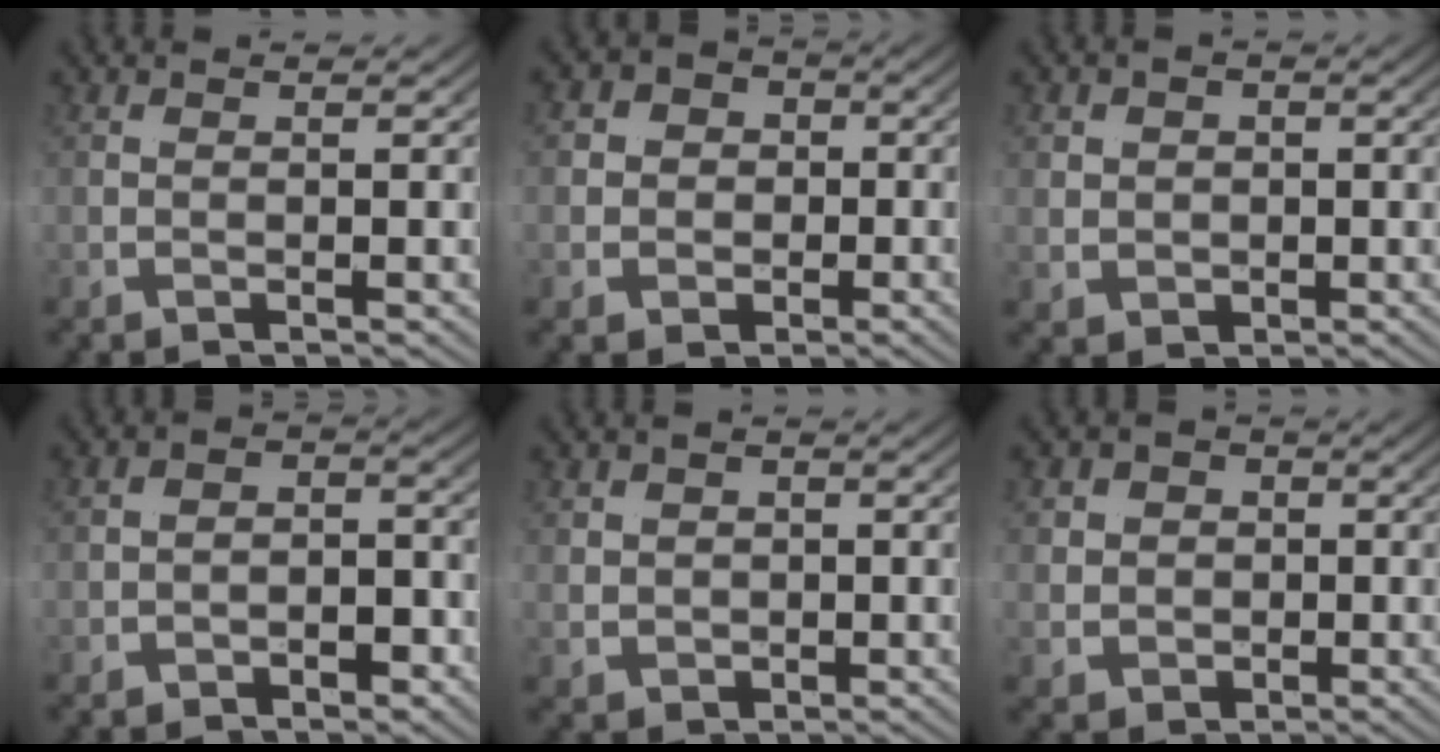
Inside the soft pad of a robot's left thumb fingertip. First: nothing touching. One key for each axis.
{"total": 11.0, "fx": 1.4, "fy": 8.9, "fz": 6.3, "tx": -0.098, "ty": 0.002, "tz": 0.009}
{"total": 2.6, "fx": 0.5, "fy": 2.4, "fz": 1.0, "tx": -0.016, "ty": -0.007, "tz": 0.013}
{"total": 5.4, "fx": -1.9, "fy": 4.3, "fz": 2.5, "tx": -0.056, "ty": -0.031, "tz": -0.021}
{"total": 2.3, "fx": 0.4, "fy": 2.1, "fz": 0.9, "tx": -0.015, "ty": -0.008, "tz": 0.012}
{"total": 7.1, "fx": 1.4, "fy": 5.9, "fz": 3.7, "tx": -0.064, "ty": -0.006, "tz": 0.019}